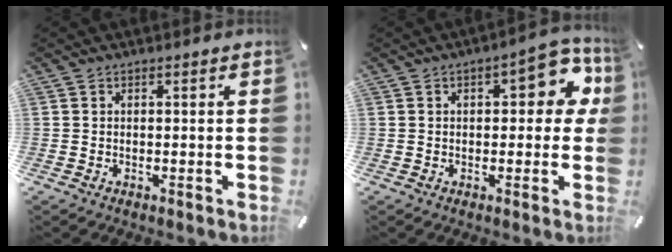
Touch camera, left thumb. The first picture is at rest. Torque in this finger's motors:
{"motor_torque": [0.36, 0.28, 0.47, 0.29, 0.02]}